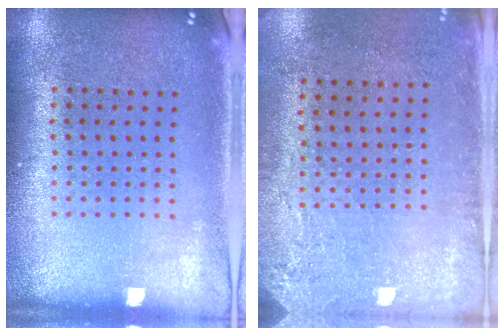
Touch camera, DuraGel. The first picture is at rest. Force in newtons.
{"total": 2.9, "press": 2.4, "slide": 1.6}